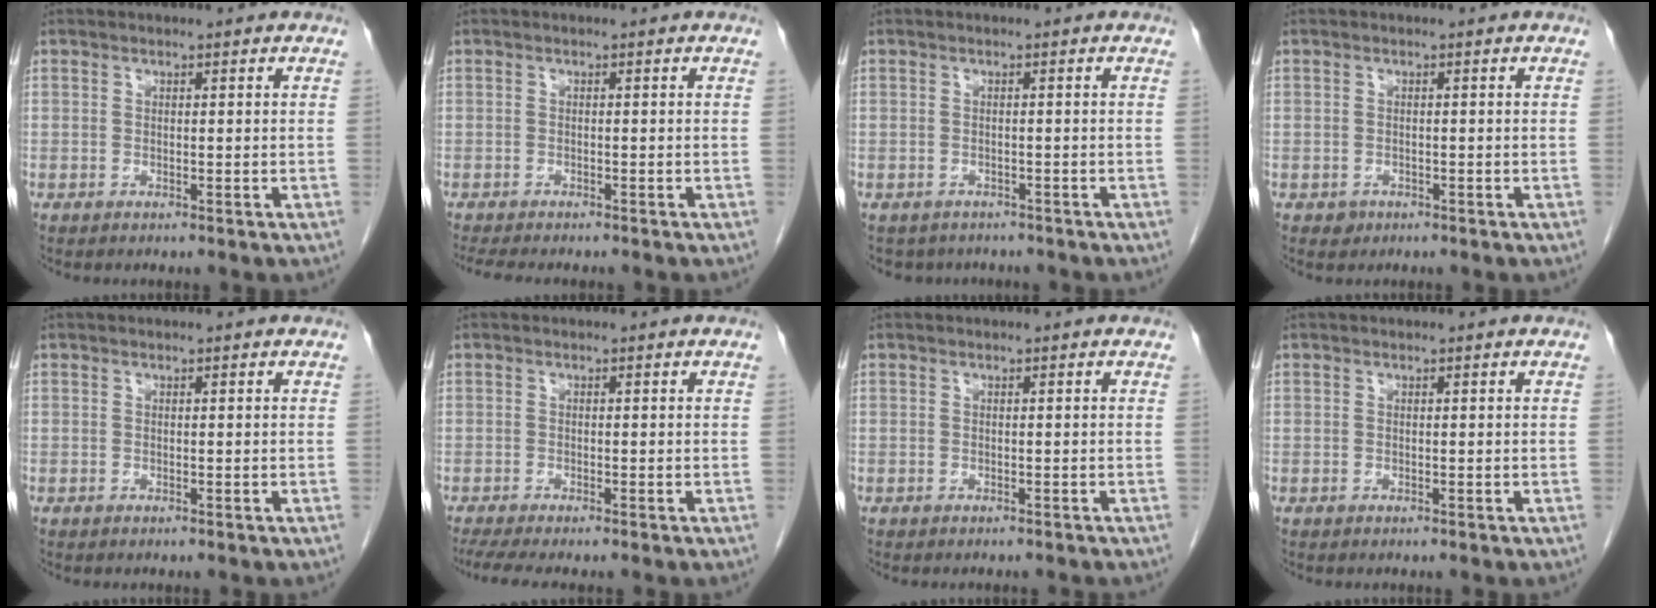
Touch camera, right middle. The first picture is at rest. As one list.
[{"total": 5.6, "force": [-4.8, 1.1, 2.7], "torque": [-0.038, -0.011, -0.070]}, {"total": 4.6, "force": [-3.9, 2.3, 0.3], "torque": [-0.001, 0.004, -0.048]}, {"total": 1.1, "force": [-0.6, 0.9, 0.2], "torque": [-0.001, 0.003, -0.007]}, {"total": 0.0}, {"total": 3.9, "force": [-3.2, 0.0, 2.3], "torque": [-0.040, -0.011, -0.057]}, {"total": 2.5, "force": [-2.3, 0.4, 0.9], "torque": [-0.015, -0.002, -0.026]}, {"total": 0.0}]